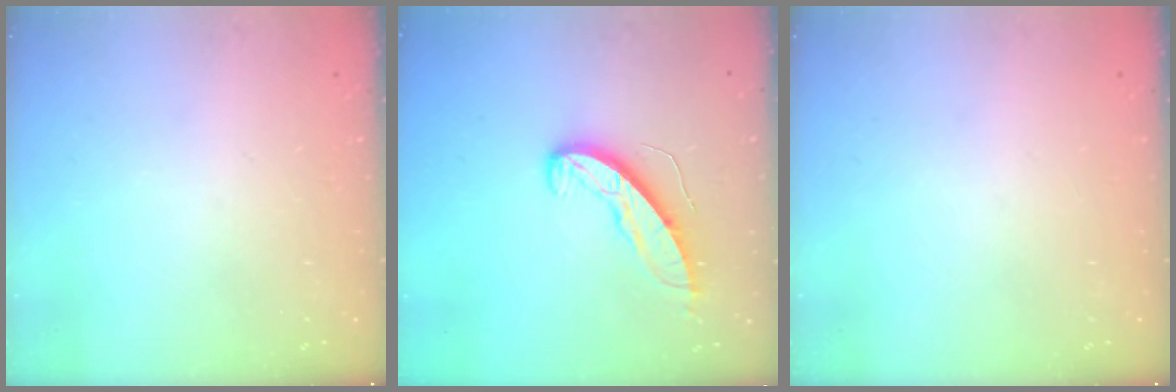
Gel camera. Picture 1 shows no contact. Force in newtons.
{"total": 9.2, "press": 9.2, "slide": 0.5}
{"total": 0.0}